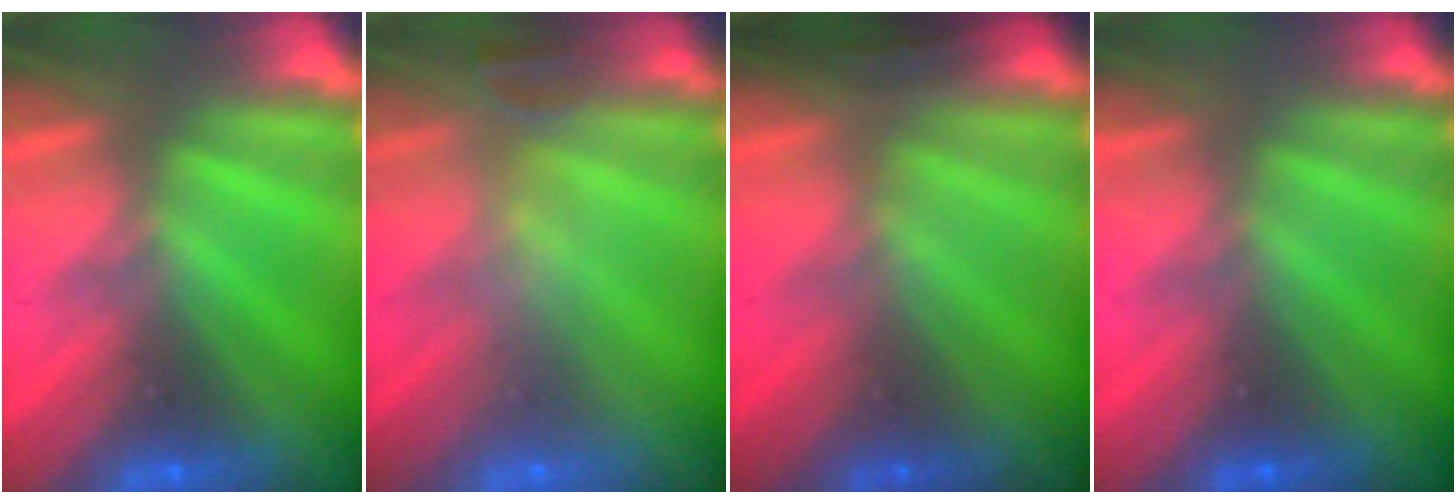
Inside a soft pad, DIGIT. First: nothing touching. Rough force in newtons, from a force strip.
{"total": 2.4}
{"total": 1.5}
{"total": 2.4}